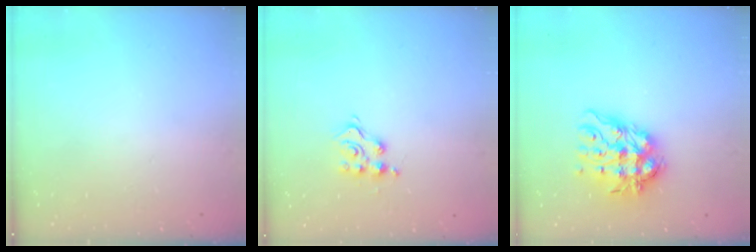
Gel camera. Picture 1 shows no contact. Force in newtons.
{"total": 5.7, "press": 5.7, "slide": 0.2}
{"total": 13.1, "press": 13.0, "slide": 1.5}